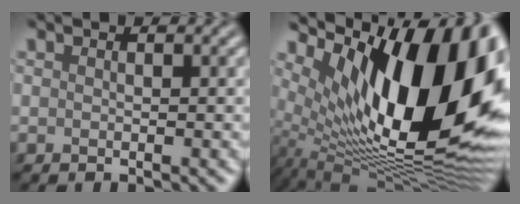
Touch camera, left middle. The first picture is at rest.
{"total": 16.6, "force": [4.2, 6.9, 14.5], "torque": [-0.219, -0.006, 0.065]}